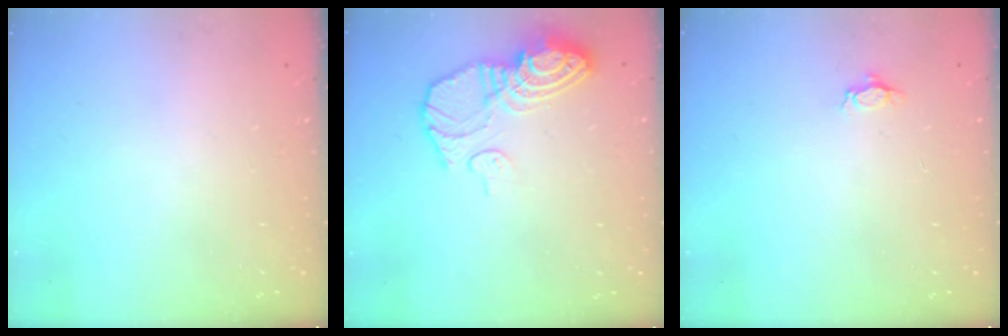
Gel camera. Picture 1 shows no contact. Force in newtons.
{"total": 11.8, "press": 11.7, "slide": 1.1}
{"total": 3.6, "press": 3.5, "slide": 0.4}